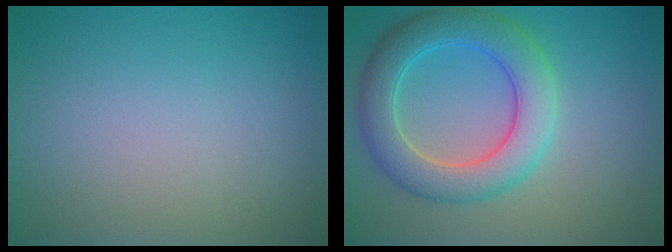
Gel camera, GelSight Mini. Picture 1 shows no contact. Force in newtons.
{"total": 6.3, "press": 6.3, "slide": 0.4}